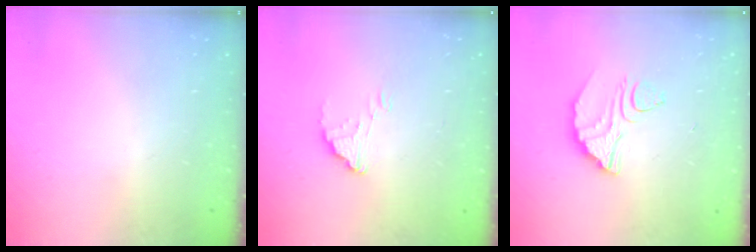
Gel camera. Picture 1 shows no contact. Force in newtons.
{"total": 1.9, "press": 1.9, "slide": 0.0}
{"total": 8.9, "press": 8.9, "slide": 0.5}